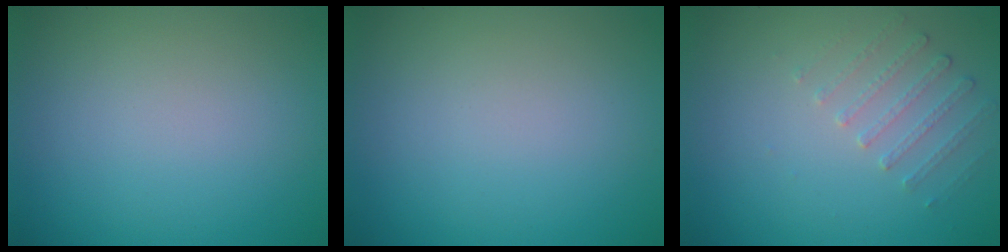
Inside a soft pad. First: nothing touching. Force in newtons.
{"total": 0.0}
{"total": 1.5, "press": 1.0, "slide": 1.1}